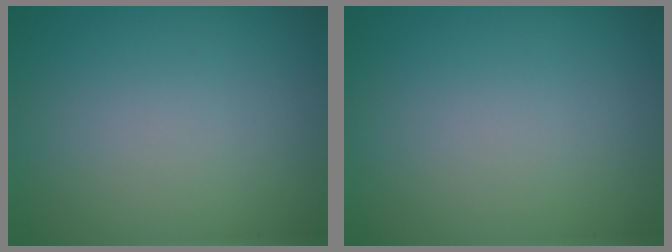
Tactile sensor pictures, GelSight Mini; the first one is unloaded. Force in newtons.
{"total": 0.0}